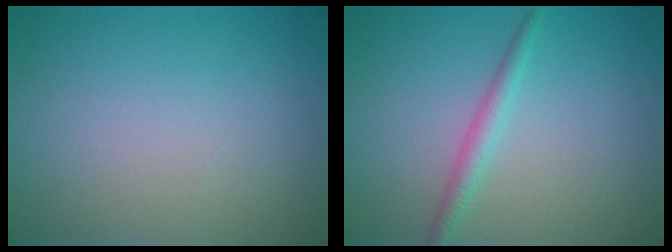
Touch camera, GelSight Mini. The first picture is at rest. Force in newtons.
{"total": 1.9, "press": 1.9, "slide": 0.1}